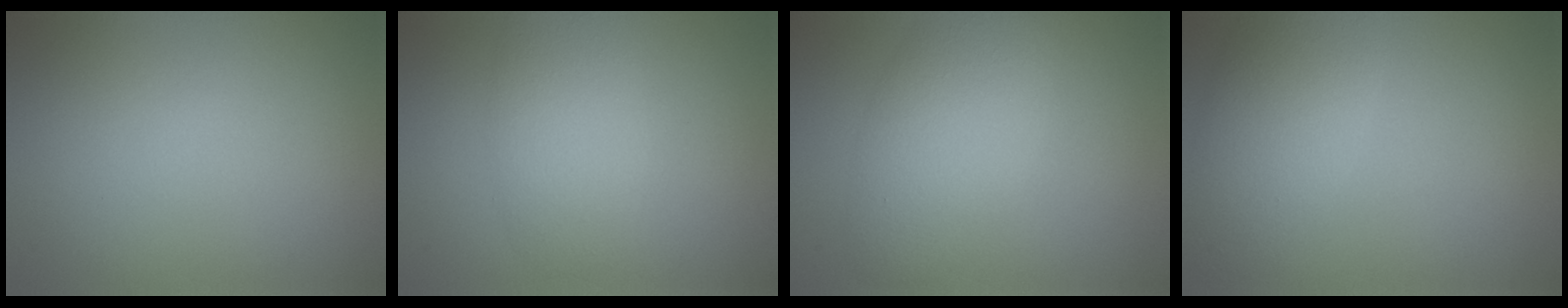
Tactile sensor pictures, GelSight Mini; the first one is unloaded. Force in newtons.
{"total": 2.7, "press": 2.7, "slide": 0.3}
{"total": 5.5, "press": 5.5, "slide": 0.2}
{"total": 4.8, "press": 4.8, "slide": 0.3}